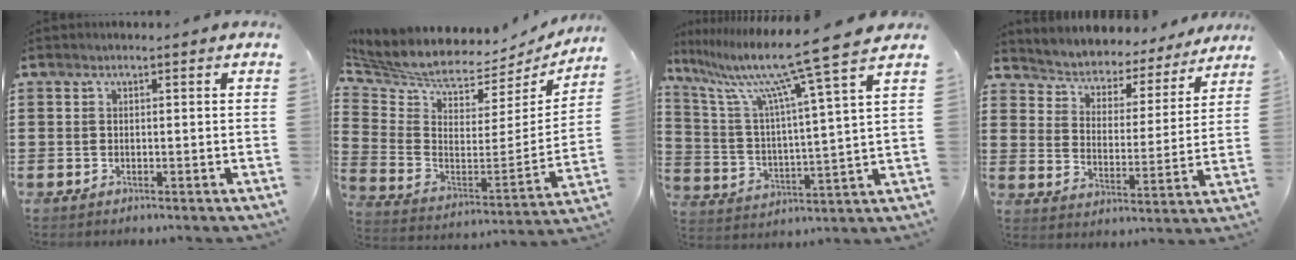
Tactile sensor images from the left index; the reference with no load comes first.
{"total": 5.6, "force": [5.0, 1.7, 1.8], "torque": [-0.067, -0.053, 0.083]}
{"total": 12.5, "force": [10.0, -0.4, 7.5], "torque": [-0.178, -0.060, 0.158]}
{"total": 3.7, "force": [3.5, 0.7, -0.6], "torque": [-0.017, -0.038, 0.052]}